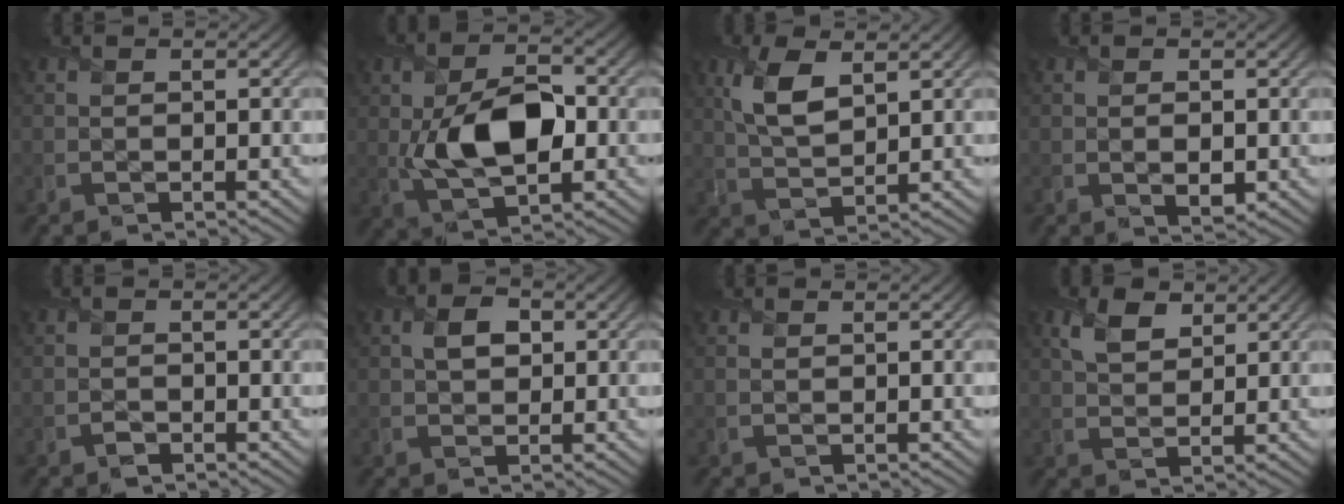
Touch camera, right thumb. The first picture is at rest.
{"total": 10.2, "force": [-0.7, 5.8, 8.4], "torque": [-0.157, 0.002, -0.010]}
{"total": 6.2, "force": [2.7, 2.8, 4.9], "torque": [-0.115, -0.001, 0.052]}
{"total": 1.8, "force": [-0.1, 0.9, 1.5], "torque": [-0.028, -0.007, 0.004]}
{"total": 1.0, "force": [-0.8, 0.6, 0.3], "torque": [-0.007, -0.003, -0.016]}
{"total": 3.1, "force": [0.8, 2.2, 2.1], "torque": [-0.046, 0.003, 0.011]}
{"total": 0.5, "force": [0.4, 0.2, 0.2], "torque": [-0.005, -0.001, 0.009]}
{"total": 3.9, "force": [2.3, 2.2, 2.2], "torque": [-0.053, -0.001, 0.046]}